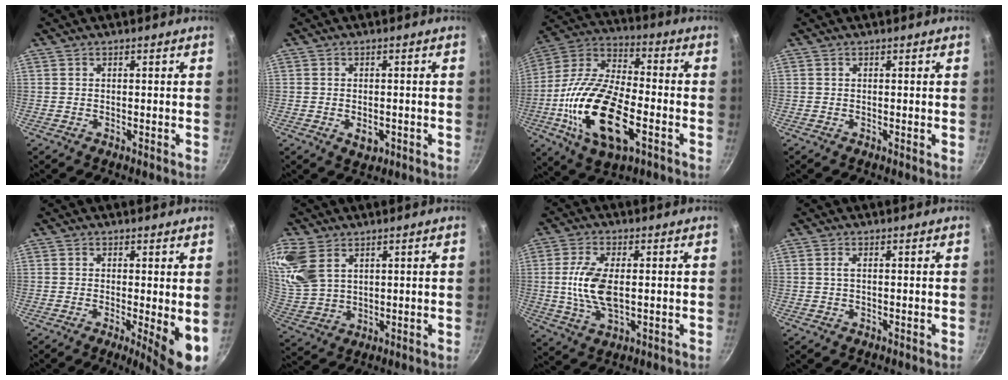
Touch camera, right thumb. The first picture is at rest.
{"total": 3.1, "force": [-0.9, 2.0, 2.1], "torque": [-0.027, 0.002, -0.010]}
{"total": 22.4, "force": [-6.2, 10.6, 18.8], "torque": [-0.356, 0.025, -0.126]}
{"total": 0.0}
{"total": 7.3, "force": [-0.6, 1.7, 7.0], "torque": [-0.088, -0.016, -0.005]}
{"total": 12.3, "force": [5.9, 8.1, 7.1], "torque": [-0.150, -0.011, 0.131]}
{"total": 9.5, "force": [0.3, 4.6, 8.3], "torque": [-0.167, -0.002, 0.006]}
{"total": 0.9, "force": [0.1, 0.2, 0.8], "torque": [-0.018, 0.002, 0.002]}